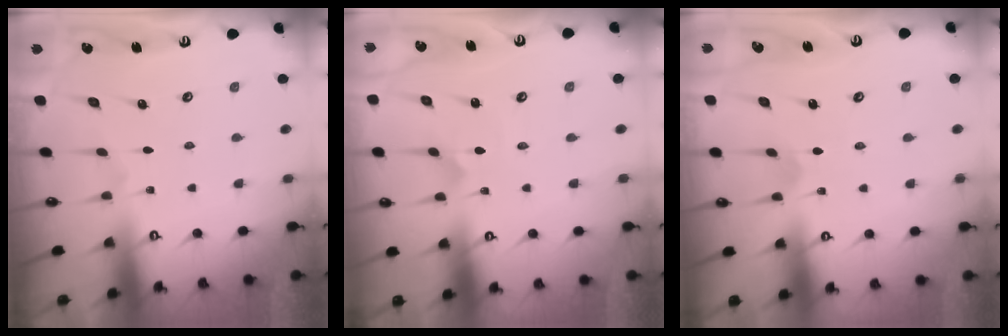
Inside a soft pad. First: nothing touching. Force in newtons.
{"total": 1.5, "press": 1.5, "slide": 0.0}
{"total": 2.0, "press": 2.0, "slide": 0.1}